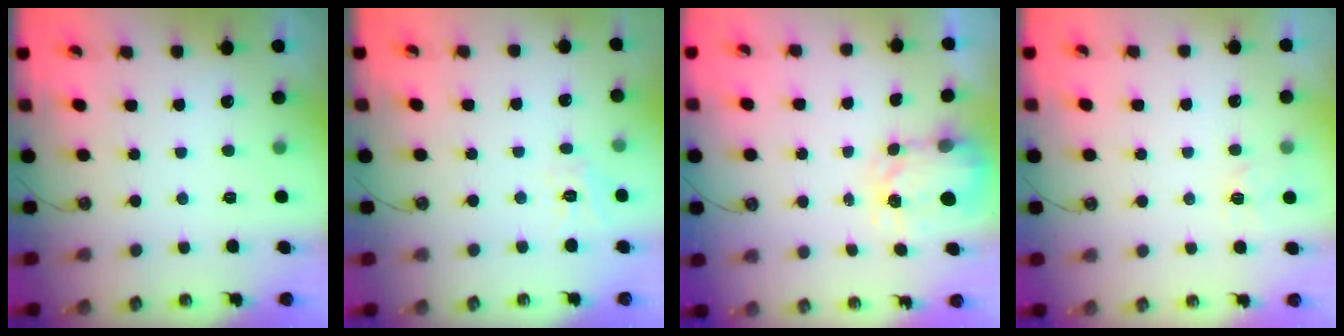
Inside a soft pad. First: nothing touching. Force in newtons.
{"total": 5.9, "press": 5.9, "slide": 0.4}
{"total": 3.7, "press": 3.7, "slide": 0.5}
{"total": 3.5, "press": 3.4, "slide": 0.5}